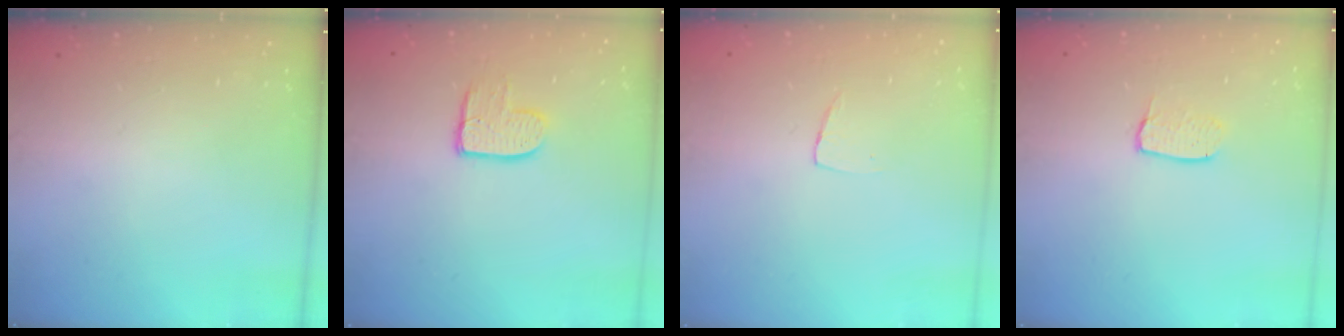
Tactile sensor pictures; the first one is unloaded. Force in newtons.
{"total": 8.8, "press": 8.8, "slide": 0.6}
{"total": 3.7, "press": 3.7, "slide": 0.2}
{"total": 5.5, "press": 5.5, "slide": 0.2}